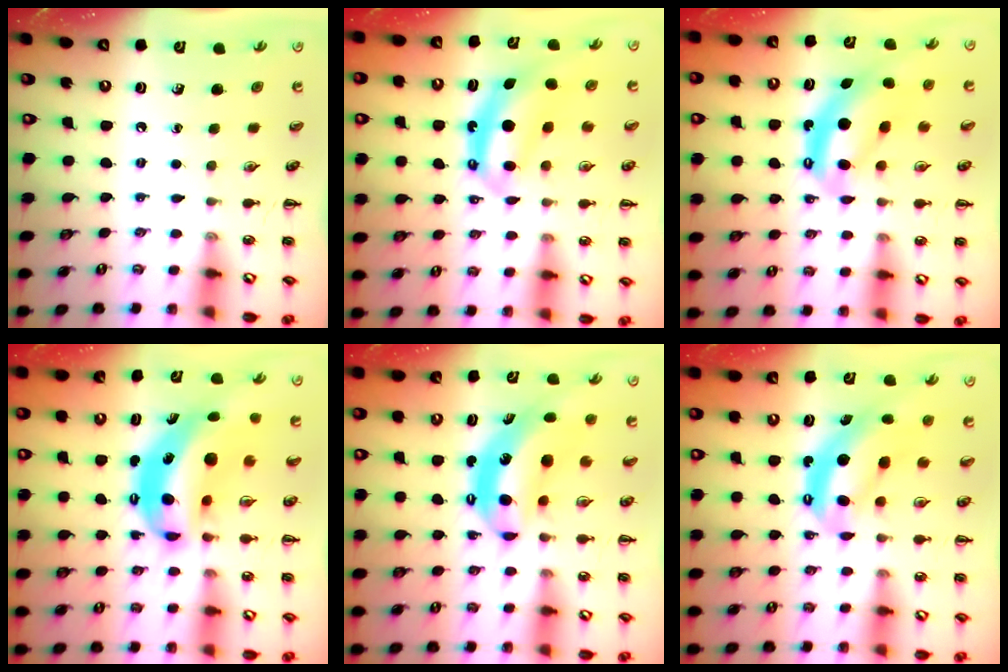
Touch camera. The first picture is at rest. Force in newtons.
{"total": 6.7, "press": 6.6, "slide": 1.2}
{"total": 6.8, "press": 6.6, "slide": 1.7}
{"total": 10.2, "press": 9.9, "slide": 2.4}
{"total": 7.5, "press": 7.3, "slide": 1.9}
{"total": 7.7, "press": 7.6, "slide": 1.5}